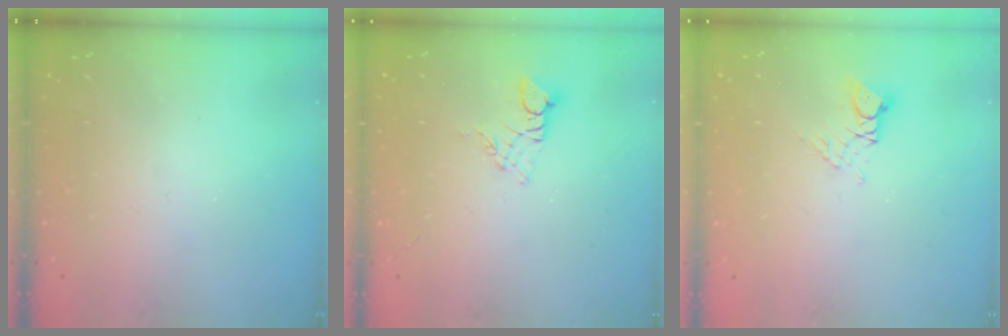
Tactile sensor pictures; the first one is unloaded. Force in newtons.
{"total": 2.8, "press": 2.7, "slide": 0.3}
{"total": 3.8, "press": 3.7, "slide": 0.6}